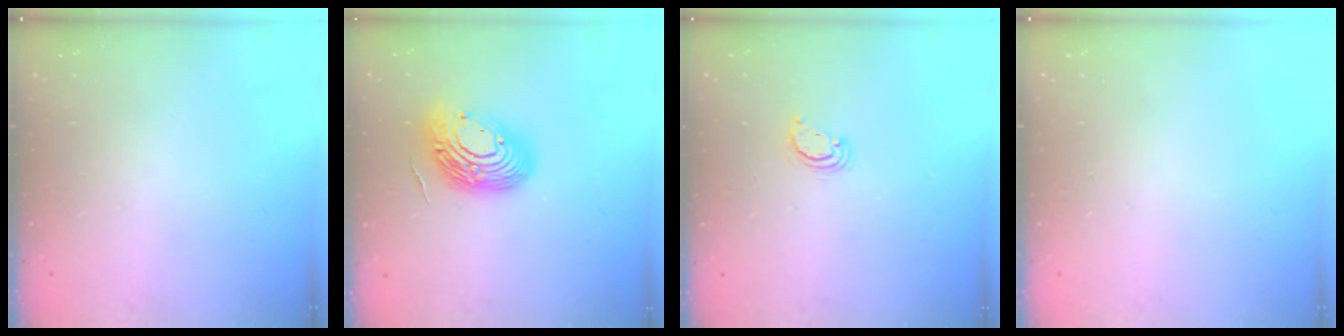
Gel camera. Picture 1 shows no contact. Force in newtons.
{"total": 15.7, "press": 15.7, "slide": 1.1}
{"total": 2.5, "press": 2.5, "slide": 0.3}
{"total": 0.0}